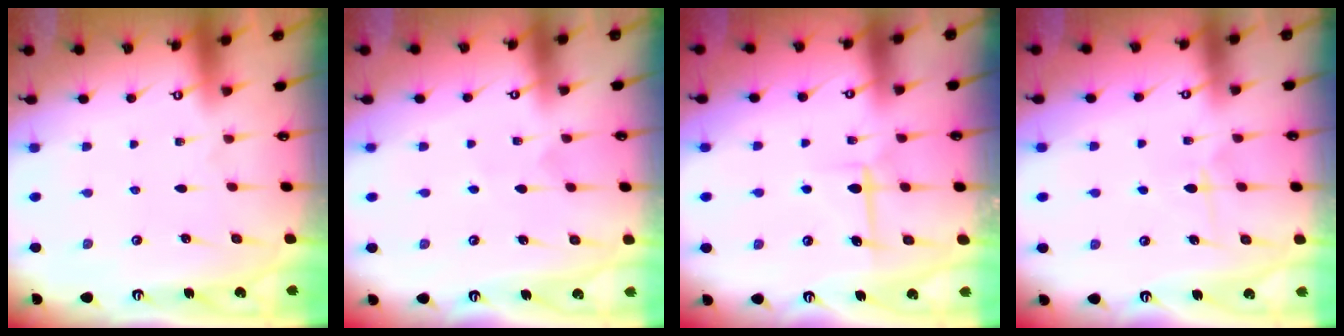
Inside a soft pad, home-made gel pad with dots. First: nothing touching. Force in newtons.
{"total": 3.5, "press": 3.3, "slide": 1.1}
{"total": 6.2, "press": 6.2, "slide": 0.3}
{"total": 5.8, "press": 5.7, "slide": 0.7}